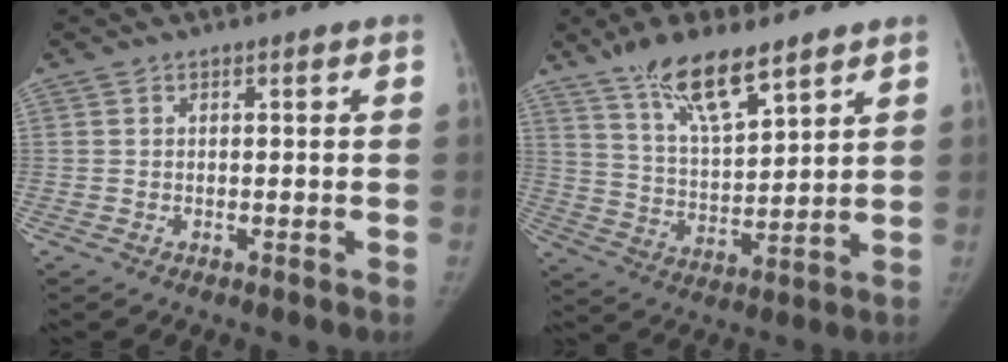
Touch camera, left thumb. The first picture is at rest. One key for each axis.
{"total": 12.9, "fx": 9.0, "fy": 3.8, "fz": 8.5, "tx": -0.138, "ty": -0.047, "tz": 0.172}